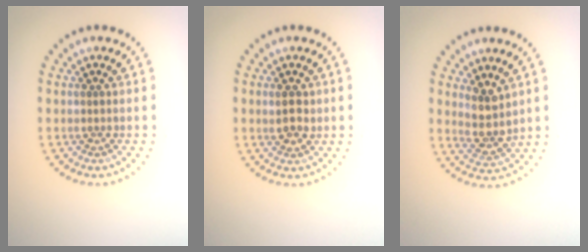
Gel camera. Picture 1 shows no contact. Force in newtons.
{"total": 2.1, "press": 2.1, "slide": 0.5}
{"total": 3.1, "press": 2.5, "slide": 1.9}